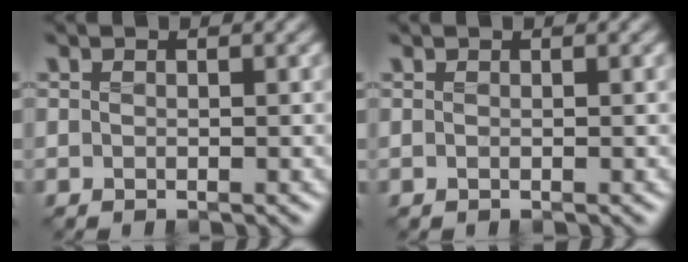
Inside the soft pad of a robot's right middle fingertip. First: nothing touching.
{"total": 0.0}